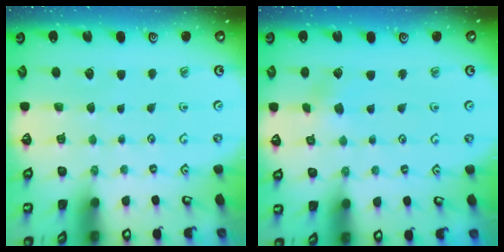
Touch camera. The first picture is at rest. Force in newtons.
{"total": 1.8, "press": 1.8, "slide": 0.4}